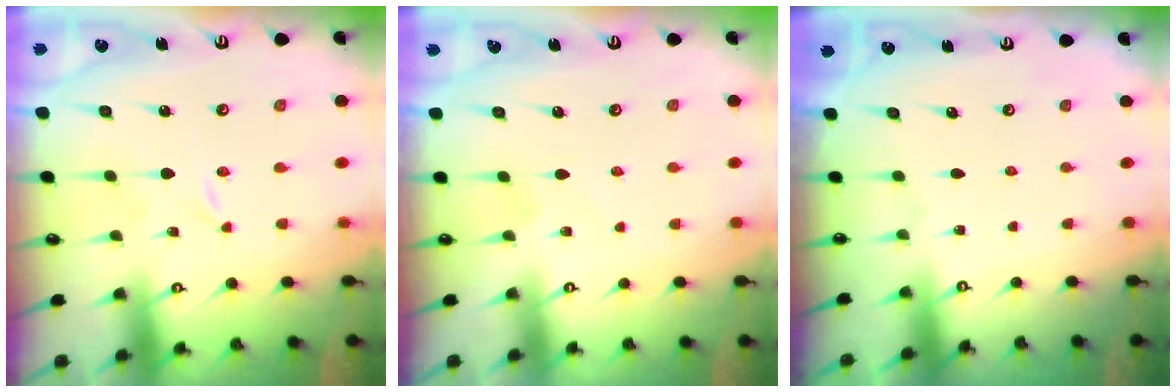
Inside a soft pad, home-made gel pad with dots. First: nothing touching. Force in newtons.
{"total": 1.7, "press": 1.7, "slide": 0.3}
{"total": 0.0}